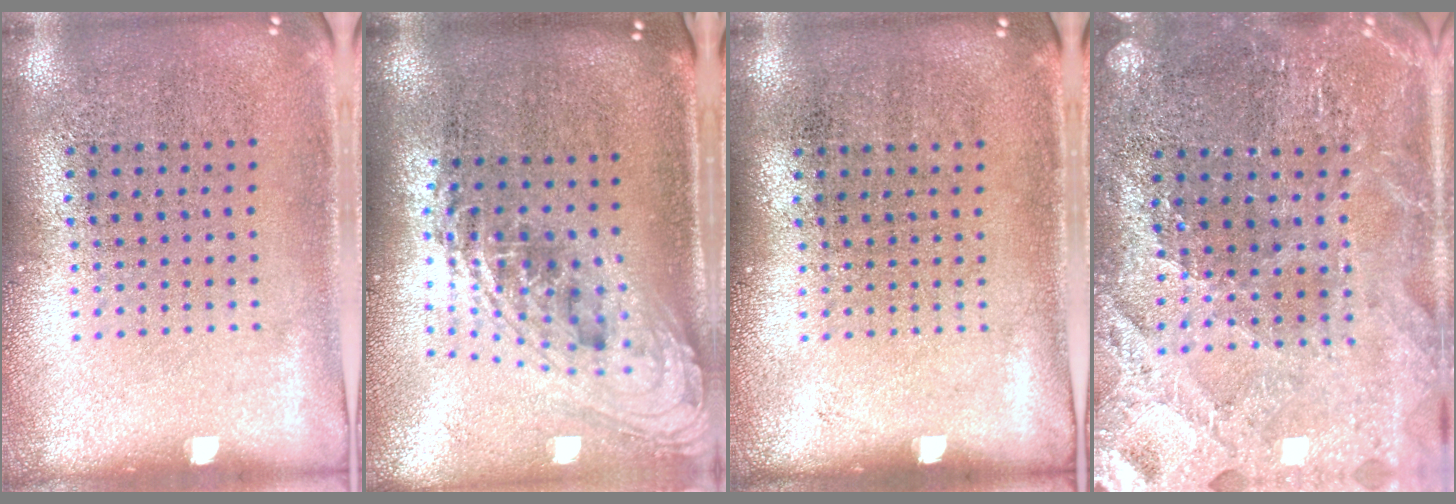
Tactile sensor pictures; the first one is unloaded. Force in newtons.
{"total": 2.3, "press": 1.7, "slide": 1.6}
{"total": 0.0}
{"total": 2.6, "press": 2.6, "slide": 0.4}